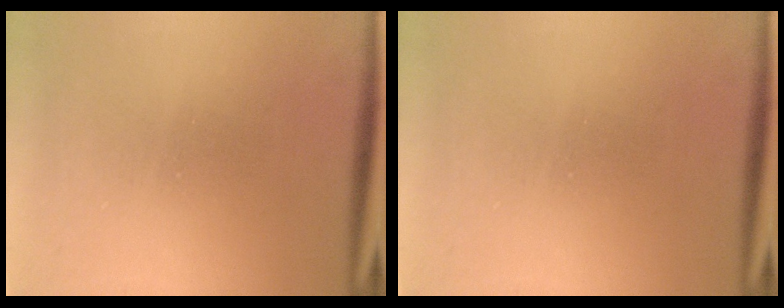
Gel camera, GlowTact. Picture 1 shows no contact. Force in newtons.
{"total": 0.0}